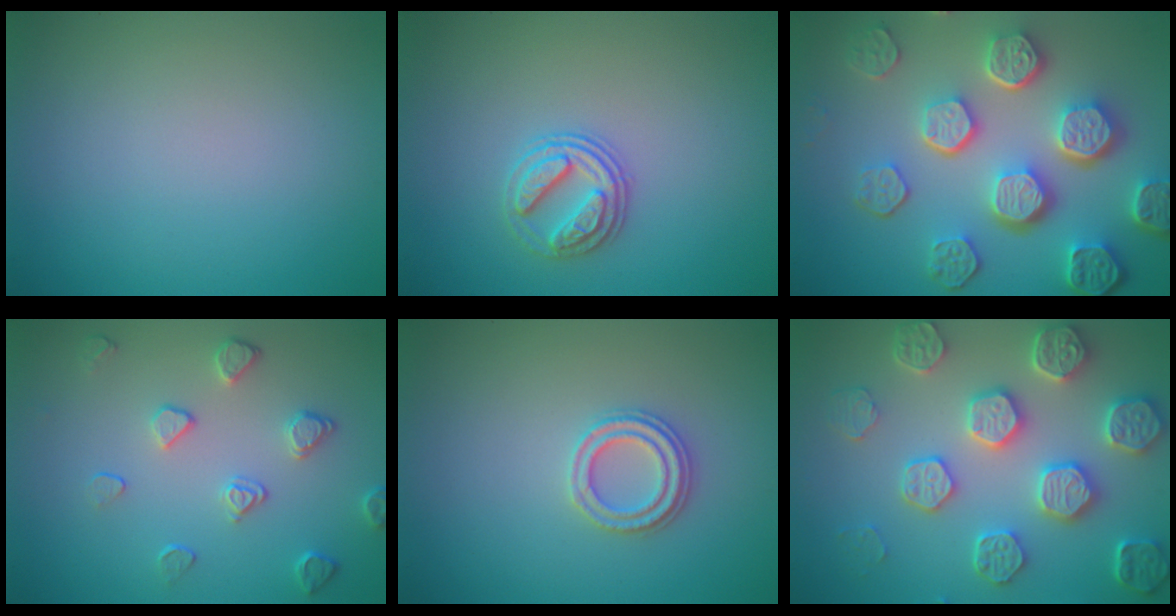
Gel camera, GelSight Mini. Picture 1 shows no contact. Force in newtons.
{"total": 2.7, "press": 2.6, "slide": 0.9}
{"total": 8.5, "press": 6.2, "slide": 5.8}
{"total": 2.4, "press": 1.9, "slide": 1.4}
{"total": 2.4, "press": 2.3, "slide": 0.6}
{"total": 6.7, "press": 5.8, "slide": 3.4}